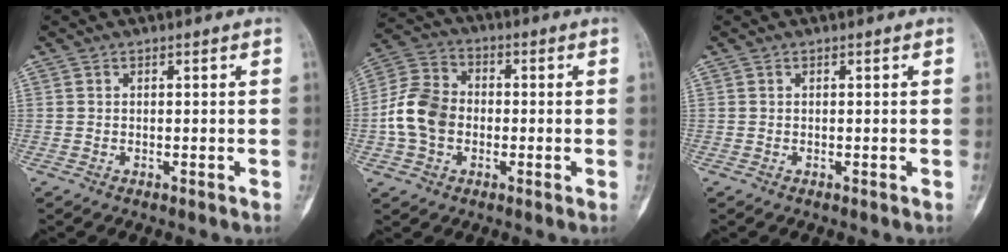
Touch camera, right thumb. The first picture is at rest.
{"total": 10.7, "force": [-1.5, 8.2, 6.7], "torque": [-0.123, 0.028, -0.039]}
{"total": 0.0}